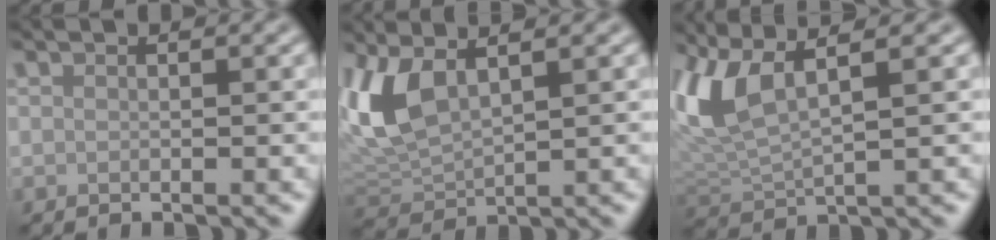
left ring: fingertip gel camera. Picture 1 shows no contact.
{"total": 5.7, "force": [2.3, 2.6, 4.6], "torque": [-0.111, 0.005, 0.045]}
{"total": 6.1, "force": [3.1, 1.9, 4.9], "torque": [-0.120, 0.009, 0.063]}